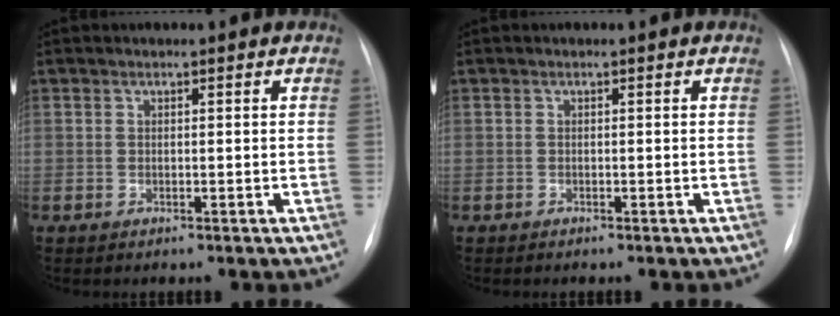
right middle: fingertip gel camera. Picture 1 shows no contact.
{"total": 0.0}